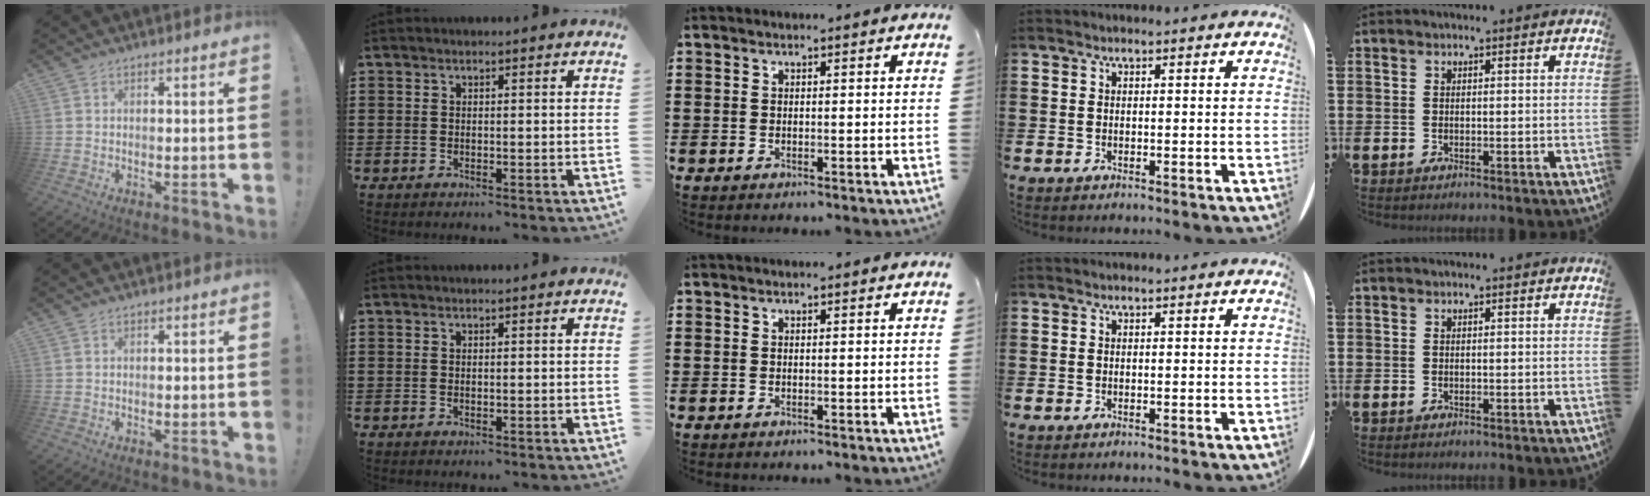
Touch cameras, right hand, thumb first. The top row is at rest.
{}